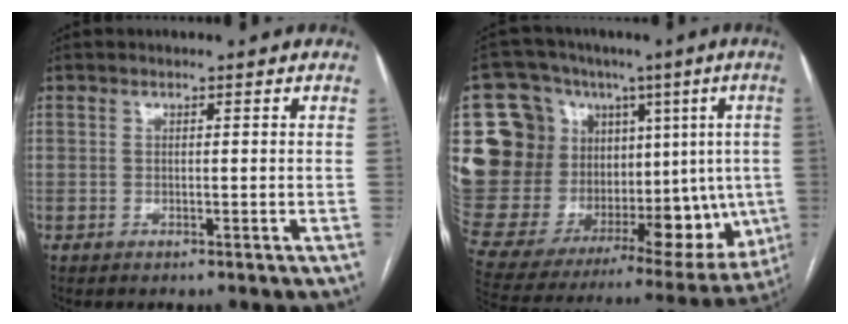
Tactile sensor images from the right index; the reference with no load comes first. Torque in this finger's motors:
{"motor_torque": [0.43, 0.14, 0.49, 0.11]}